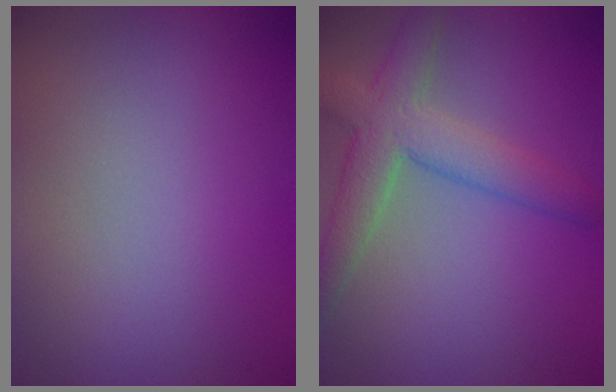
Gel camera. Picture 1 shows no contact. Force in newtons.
{"total": 4.9, "press": 4.9, "slide": 0.3}